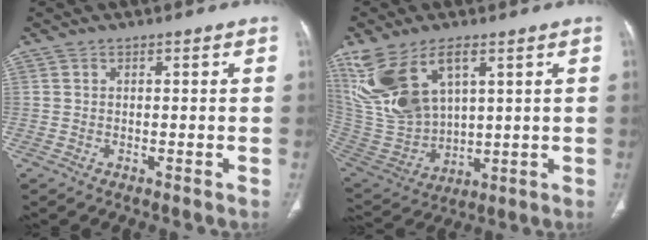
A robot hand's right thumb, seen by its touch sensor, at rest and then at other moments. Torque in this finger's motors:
{"motor_torque": [0.34, 0.80, 1.14, 1.63, 0.20]}